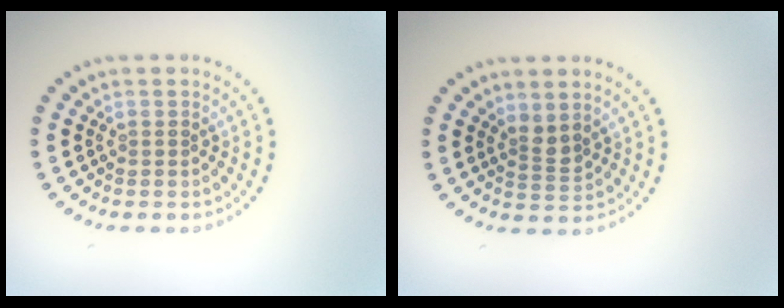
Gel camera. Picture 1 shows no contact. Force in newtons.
{"total": 1.7, "press": 1.4, "slide": 1.1}